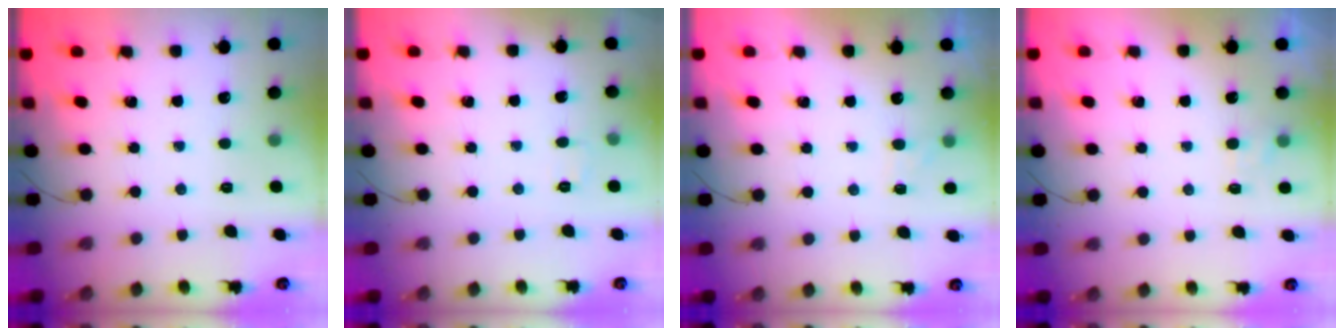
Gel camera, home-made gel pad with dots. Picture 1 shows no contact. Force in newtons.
{"total": 2.4, "press": 2.1, "slide": 1.1}
{"total": 4.8, "press": 4.6, "slide": 1.2}
{"total": 2.1, "press": 1.6, "slide": 1.3}